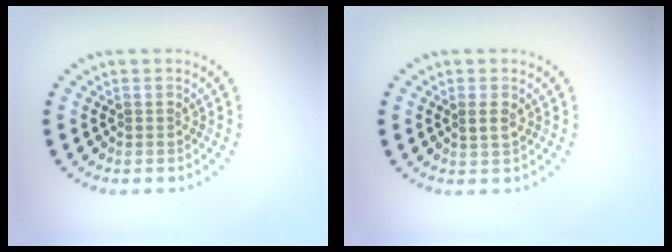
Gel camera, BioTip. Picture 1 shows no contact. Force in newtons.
{"total": 1.2, "press": 1.2, "slide": 0.3}